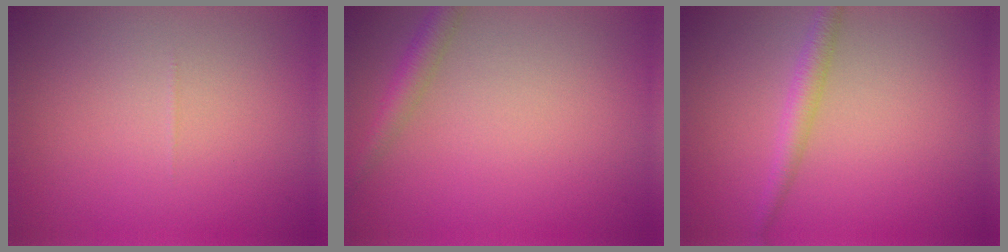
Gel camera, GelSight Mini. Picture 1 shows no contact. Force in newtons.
{"total": 2.2, "press": 2.2, "slide": 0.1}
{"total": 2.0, "press": 2.0, "slide": 0.0}